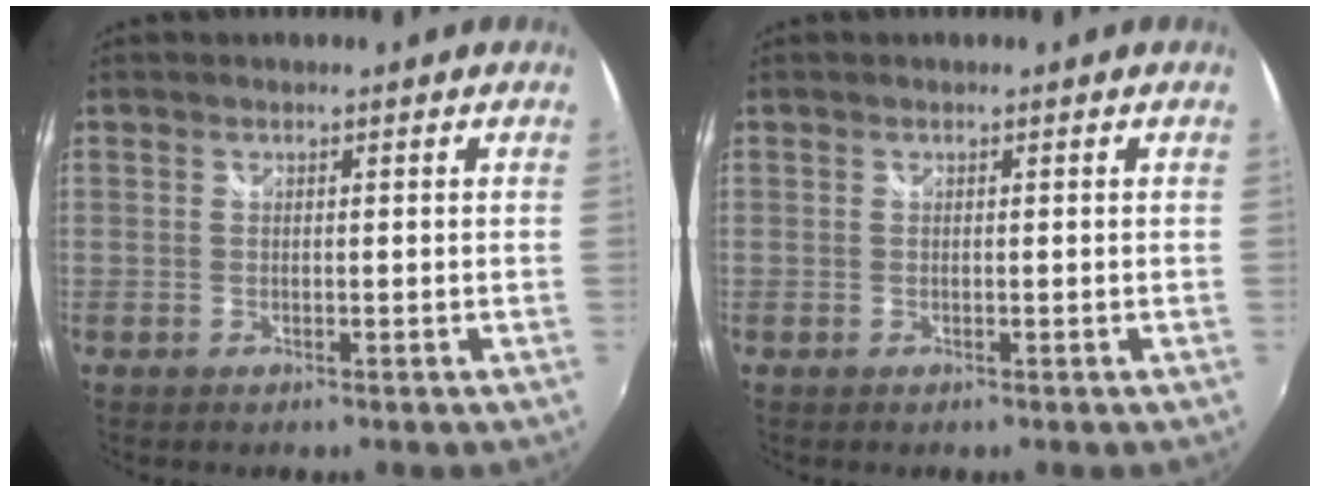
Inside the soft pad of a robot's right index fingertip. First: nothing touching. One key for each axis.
{"total": 0.0}